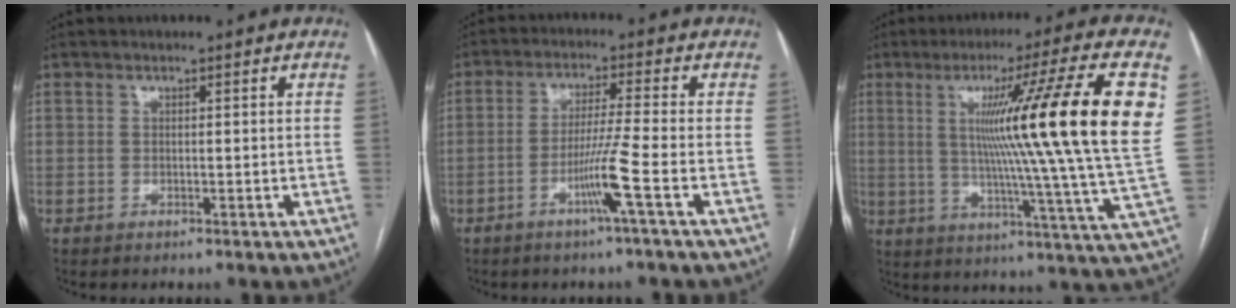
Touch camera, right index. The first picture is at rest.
{"total": 6.3, "force": [-2.7, -1.6, 5.5], "torque": [-0.105, -0.009, -0.055]}
{"total": 24.2, "force": [5.7, -2.2, 23.4], "torque": [-0.303, 0.007, 0.073]}